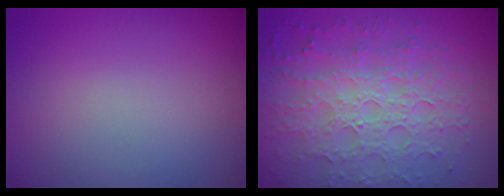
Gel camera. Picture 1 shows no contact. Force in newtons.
{"total": 7.7, "press": 5.7, "slide": 5.2}